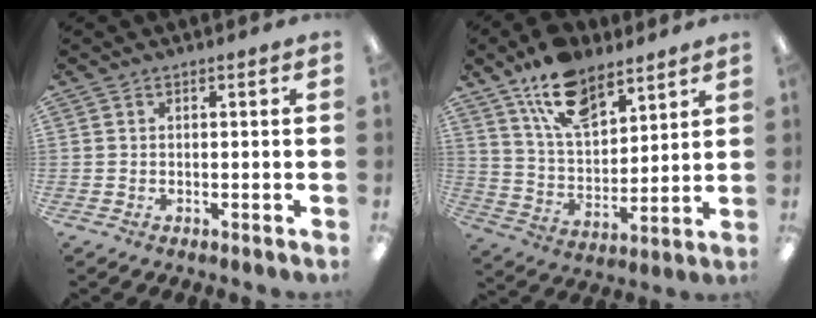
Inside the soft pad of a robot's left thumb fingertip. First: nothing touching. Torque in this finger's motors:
{"motor_torque": [0.50, -0.08, 1.74, -1.04, 0.41]}